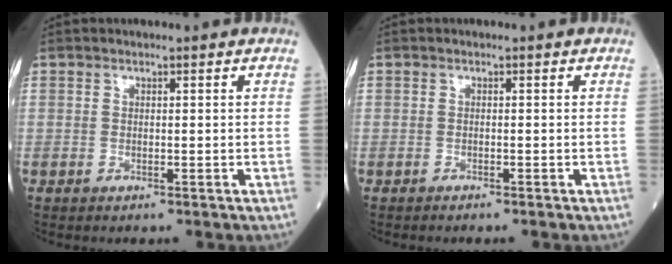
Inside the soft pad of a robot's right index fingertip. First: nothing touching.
{"total": 0.7, "force": [-0.6, -0.1, 0.4], "torque": [-0.006, 0.001, -0.008]}